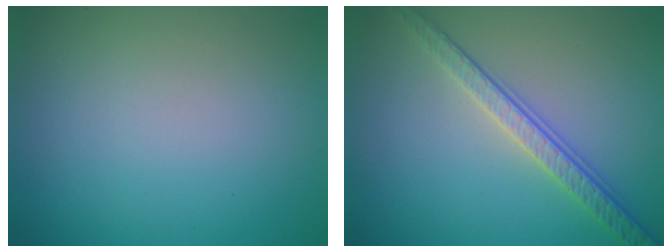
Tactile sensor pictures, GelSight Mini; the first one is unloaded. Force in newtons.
{"total": 3.6, "press": 3.3, "slide": 1.6}